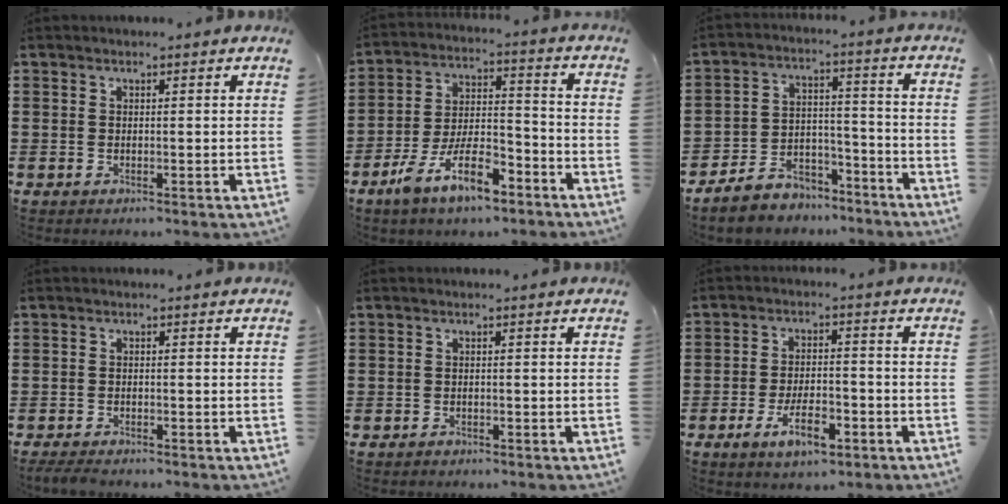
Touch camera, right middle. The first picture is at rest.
{"total": 11.5, "force": [-7.2, 4.2, 8.0], "torque": [-0.163, 0.015, -0.136]}
{"total": 5.5, "force": [-5.1, 2.2, 0.4], "torque": [-0.015, 0.010, -0.101]}
{"total": 1.5, "force": [-1.4, 0.2, 0.5], "torque": [-0.019, -0.002, -0.030]}
{"total": 0.8, "force": [-0.7, 0.4, 0.1], "torque": [-0.003, 0.000, -0.015]}
{"total": 6.9, "force": [-3.9, 2.8, 4.9], "torque": [-0.084, 0.002, -0.071]}